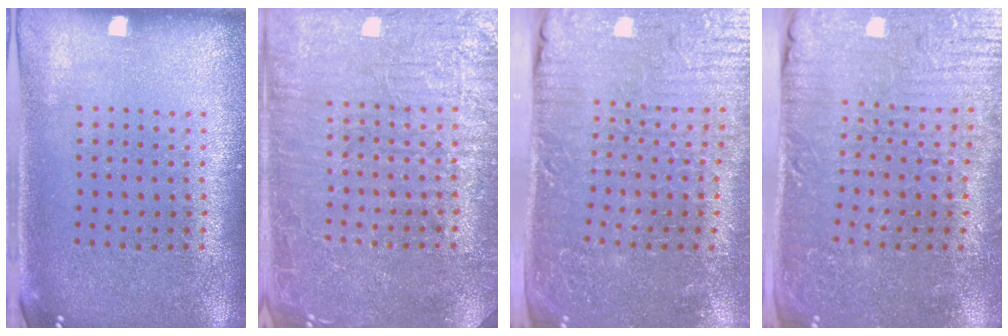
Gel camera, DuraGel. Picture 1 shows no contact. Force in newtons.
{"total": 4.3, "press": 4.3, "slide": 0.6}
{"total": 4.4, "press": 4.3, "slide": 0.7}
{"total": 4.0, "press": 4.0, "slide": 0.3}